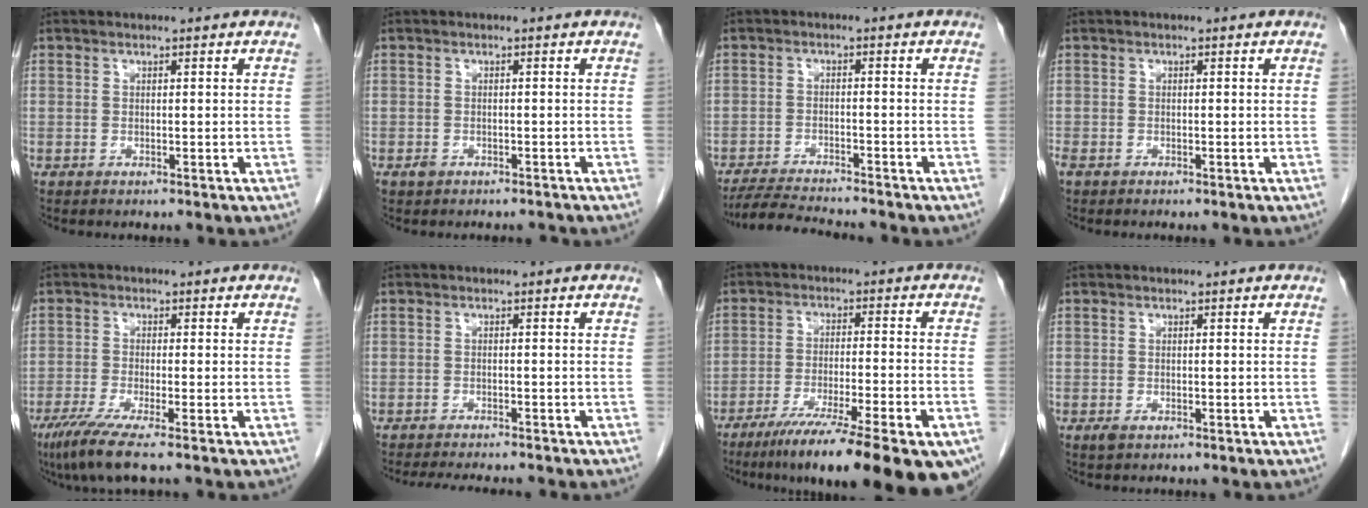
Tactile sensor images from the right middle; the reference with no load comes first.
{"total": 1.7, "force": [-1.3, 0.9, 0.6], "torque": [-0.013, 0.000, -0.015]}
{"total": 7.1, "force": [-6.7, -0.1, 2.4], "torque": [-0.040, -0.018, -0.113]}
{"total": 1.0, "force": [-0.7, 0.6, 0.4], "torque": [-0.014, -0.002, -0.010]}
{"total": 6.1, "force": [-4.1, -0.1, 4.5], "torque": [-0.082, -0.018, -0.076]}
{"total": 8.1, "force": [-7.3, 1.2, 3.3], "torque": [-0.042, -0.011, -0.099]}
{"total": 20.9, "force": [-14.9, 2.2, 14.5], "torque": [-0.160, -0.035, -0.222]}
{"total": 1.0, "force": [-0.5, 0.5, 0.8], "torque": [-0.017, -0.002, -0.004]}